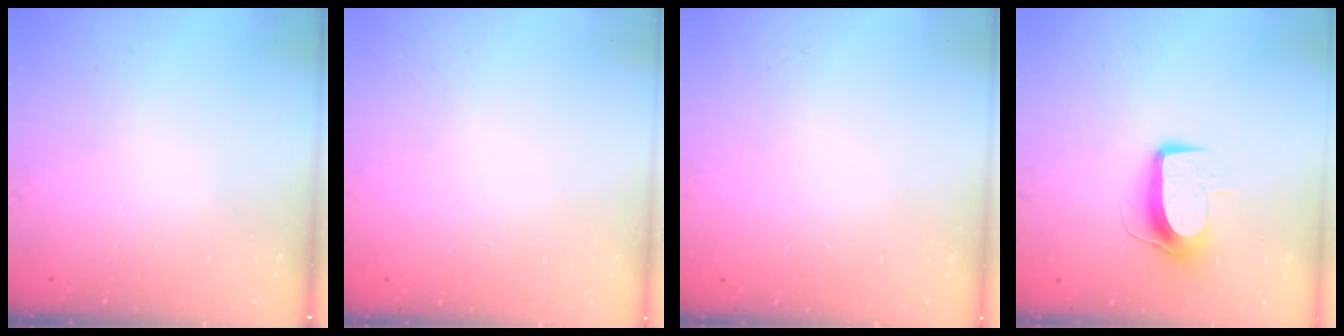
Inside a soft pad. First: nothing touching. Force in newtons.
{"total": 0.0}
{"total": 0.0}
{"total": 9.5, "press": 9.5, "slide": 0.3}